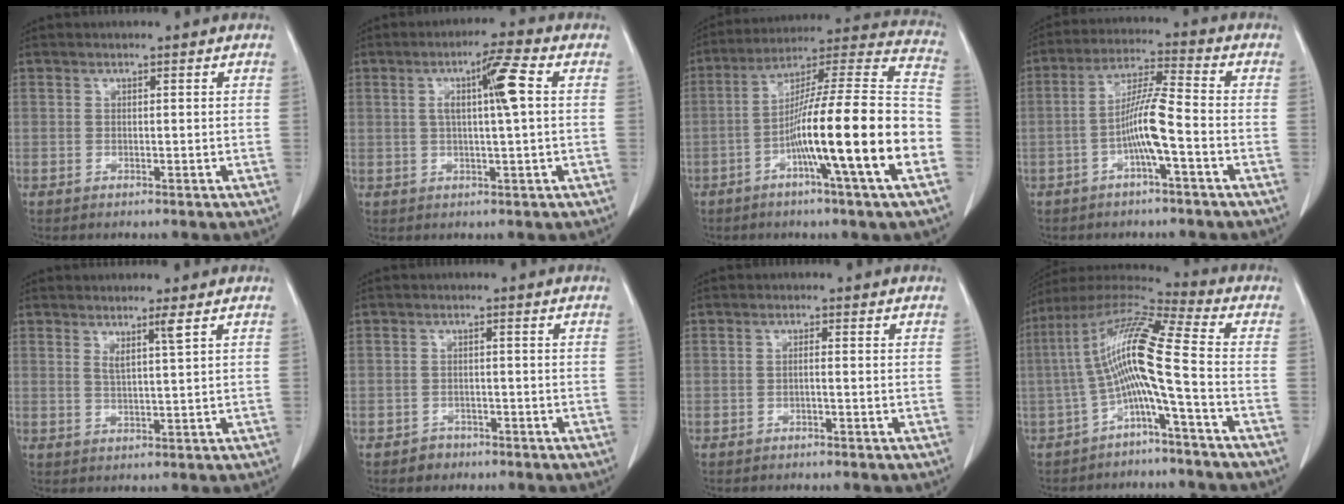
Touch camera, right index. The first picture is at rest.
{"total": 6.3, "force": [1.1, 0.0, 6.2], "torque": [-0.108, 0.007, 0.016]}
{"total": 20.7, "force": [-6.6, -0.6, 19.7], "torque": [-0.287, 0.005, -0.114]}
{"total": 5.9, "force": [-1.6, -0.2, 5.7], "torque": [-0.116, 0.006, -0.029]}
{"total": 2.5, "force": [1.5, -0.7, 1.9], "torque": [-0.039, -0.012, 0.031]}
{"total": 2.1, "force": [-1.4, 1.6, -0.1], "torque": [-0.001, 0.009, -0.021]}
{"total": 0.8, "force": [-0.2, 0.0, 0.8], "torque": [-0.011, 0.004, -0.003]}
{"total": 11.7, "force": [-2.6, -0.4, 11.4], "torque": [-0.220, 0.032, -0.056]}